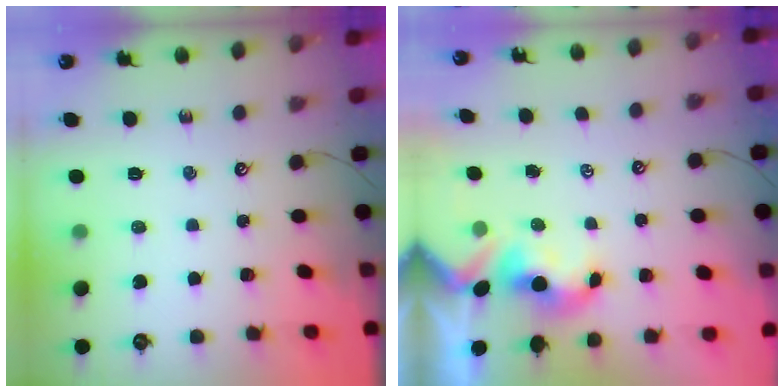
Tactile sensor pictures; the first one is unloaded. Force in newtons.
{"total": 1.5, "press": 1.3, "slide": 0.7}